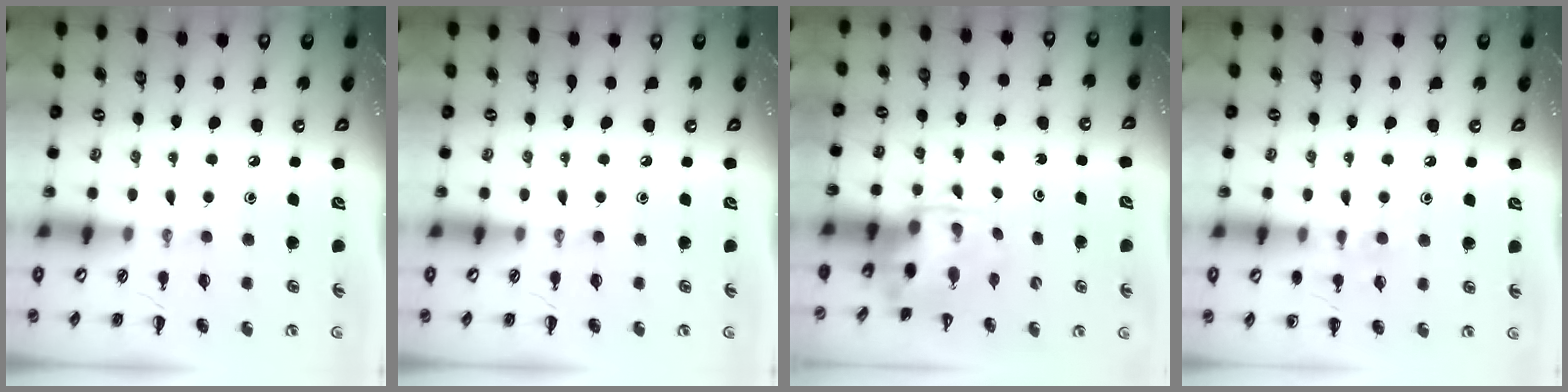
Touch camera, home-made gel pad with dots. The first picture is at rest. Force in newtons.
{"total": 0.0}
{"total": 3.4, "press": 3.3, "slide": 0.6}
{"total": 7.1, "press": 7.0, "slide": 1.1}